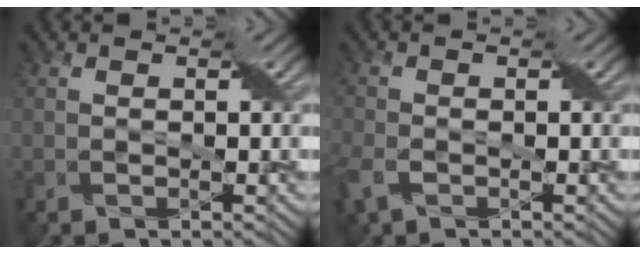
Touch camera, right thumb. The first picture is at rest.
{"total": 4.0, "force": [-1.9, 2.5, 2.5], "torque": [-0.071, -0.009, -0.047]}